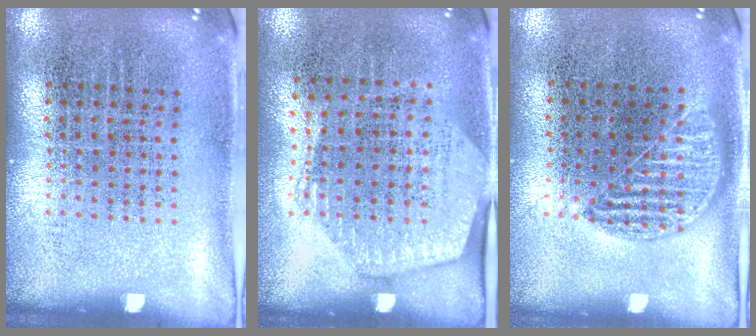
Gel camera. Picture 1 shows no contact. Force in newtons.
{"total": 1.5, "press": 1.4, "slide": 0.7}
{"total": 1.0, "press": 0.8, "slide": 0.4}